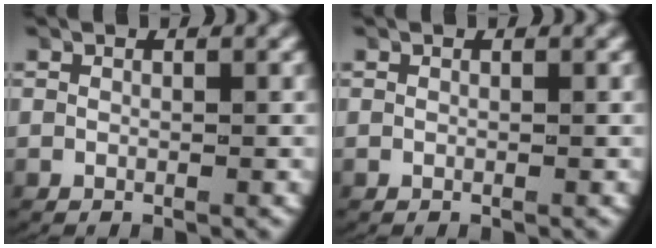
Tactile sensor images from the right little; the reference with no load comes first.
{"total": 0.0}